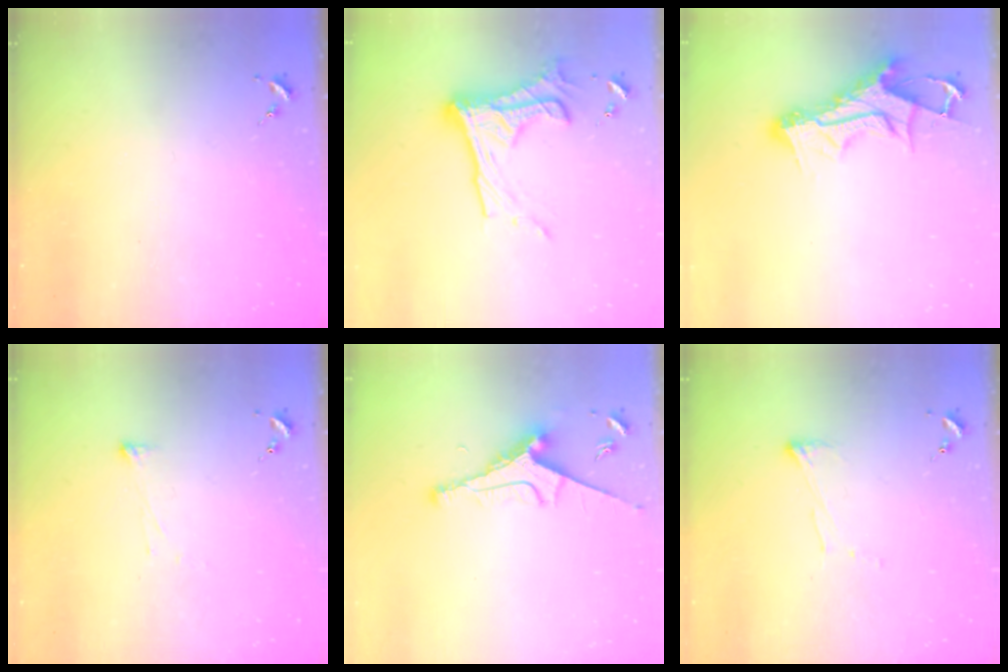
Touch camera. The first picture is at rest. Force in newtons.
{"total": 20.0, "press": 20.0, "slide": 1.1}
{"total": 12.7, "press": 12.6, "slide": 1.1}
{"total": 2.9, "press": 2.8, "slide": 0.6}
{"total": 9.1, "press": 9.0, "slide": 1.3}
{"total": 5.8, "press": 5.8, "slide": 0.3}